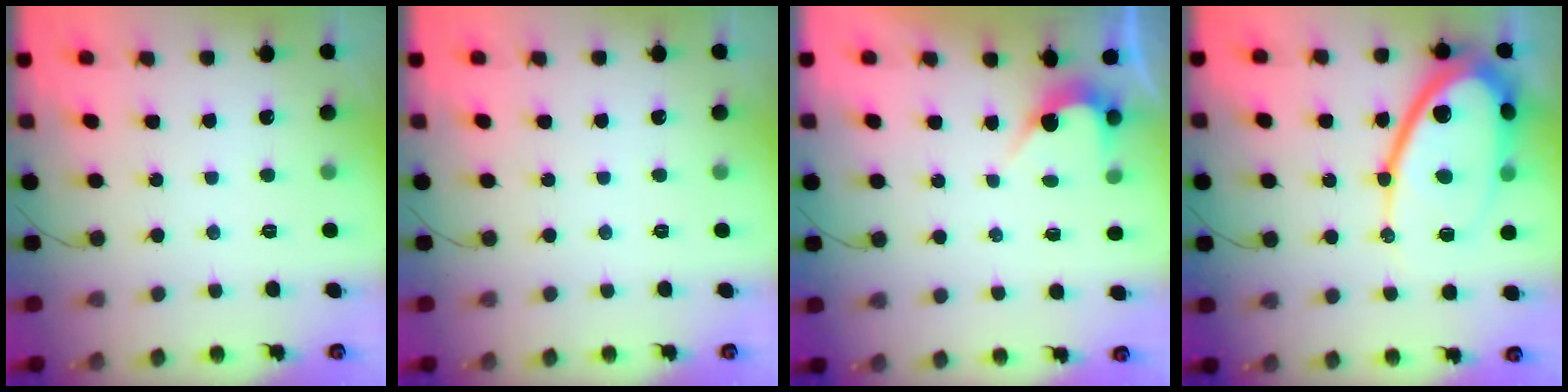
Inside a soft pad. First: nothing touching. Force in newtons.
{"total": 0.0}
{"total": 2.5, "press": 2.5, "slide": 0.2}
{"total": 21.0, "press": 20.9, "slide": 2.0}